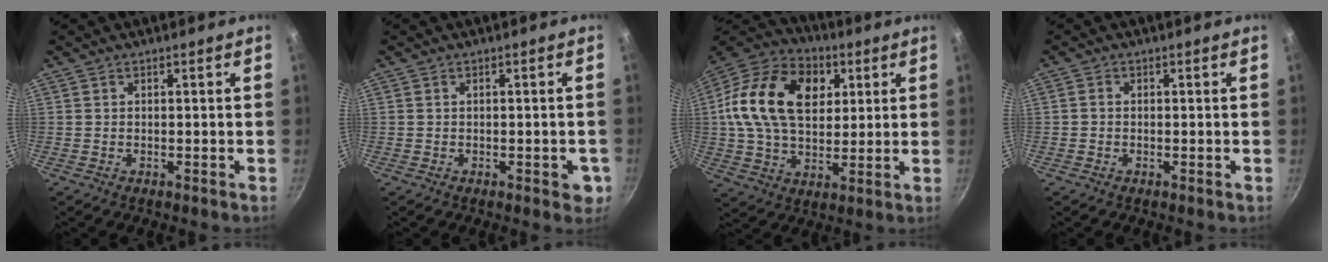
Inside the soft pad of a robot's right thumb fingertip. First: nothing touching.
{"total": 3.3, "force": [-1.0, 1.6, 2.7], "torque": [-0.017, 0.004, -0.013]}
{"total": 22.2, "force": [5.3, 15.0, 15.5], "torque": [-0.257, 0.014, 0.079]}
{"total": 0.9, "force": [-0.2, 0.7, 0.4], "torque": [-0.008, 0.004, -0.005]}